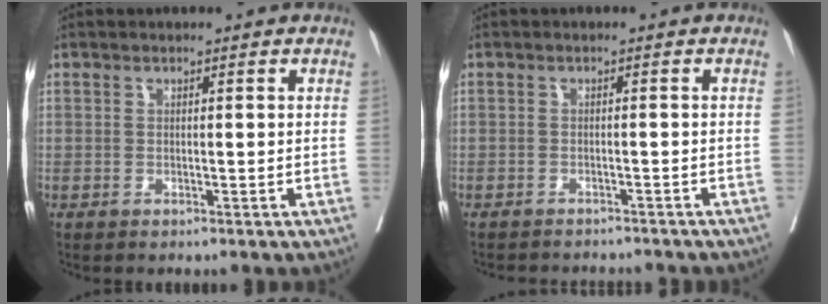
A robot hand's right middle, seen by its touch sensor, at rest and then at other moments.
{"total": 7.0, "force": [-6.7, 1.1, 1.6], "torque": [-0.014, -0.006, -0.080]}